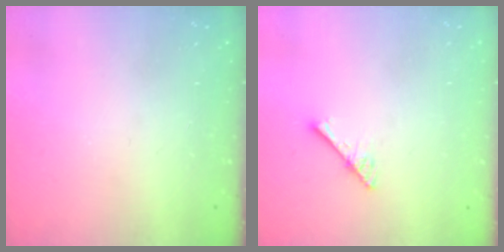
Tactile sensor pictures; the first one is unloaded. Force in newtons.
{"total": 2.9, "press": 2.9, "slide": 0.2}